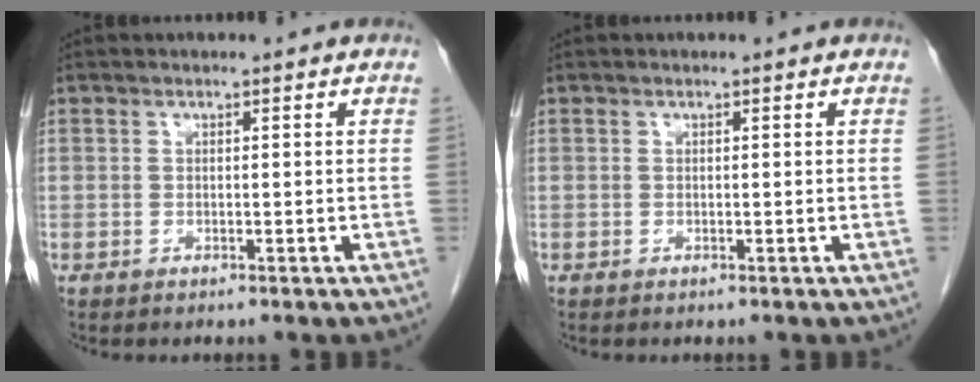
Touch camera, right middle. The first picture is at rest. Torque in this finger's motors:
{"motor_torque": [0.00, 0.00, 0.00, -0.01]}